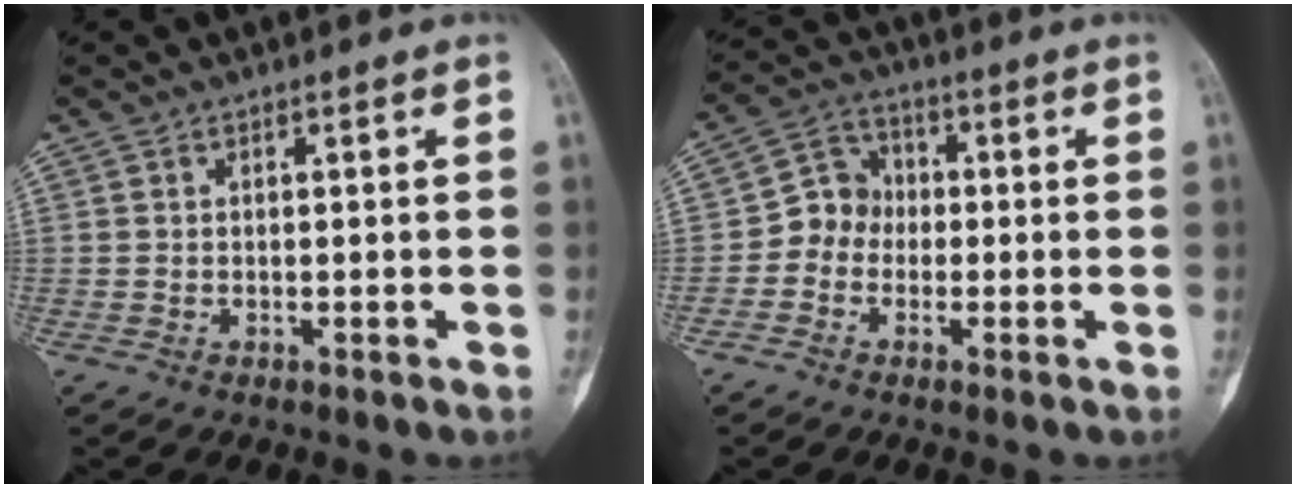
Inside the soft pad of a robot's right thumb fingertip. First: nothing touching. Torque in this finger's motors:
{"motor_torque": [0.07, -0.02, 0.07, -0.07, 0.06]}